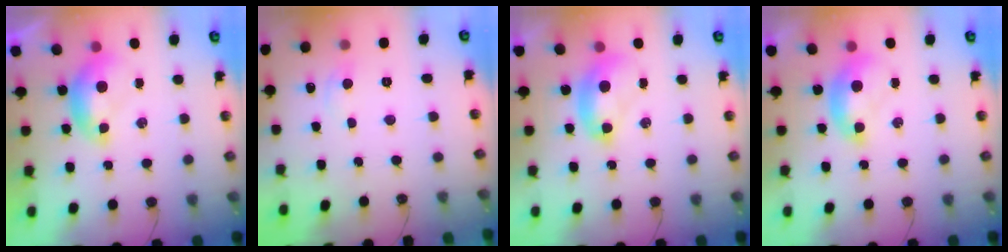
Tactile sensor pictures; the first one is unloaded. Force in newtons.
{"total": 0.9, "press": 0.6, "slide": 0.7}
{"total": 2.7, "press": 2.7, "slide": 0.1}
{"total": 1.4, "press": 1.4, "slide": 0.3}